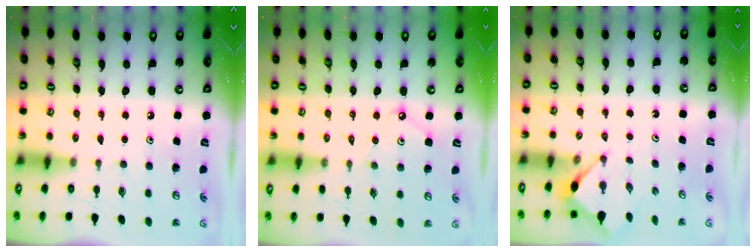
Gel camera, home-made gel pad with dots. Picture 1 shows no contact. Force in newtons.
{"total": 3.8, "press": 3.7, "slide": 0.6}
{"total": 3.2, "press": 3.2, "slide": 0.4}